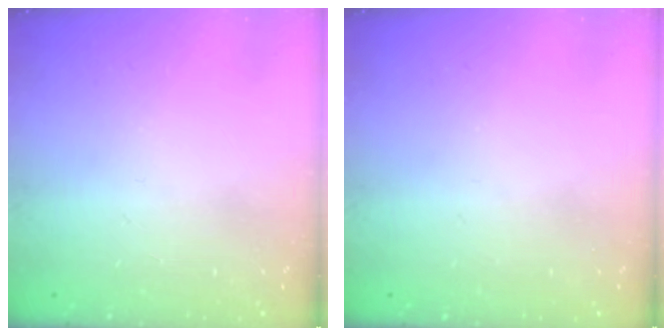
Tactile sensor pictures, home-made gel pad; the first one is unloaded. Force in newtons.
{"total": 0.0}